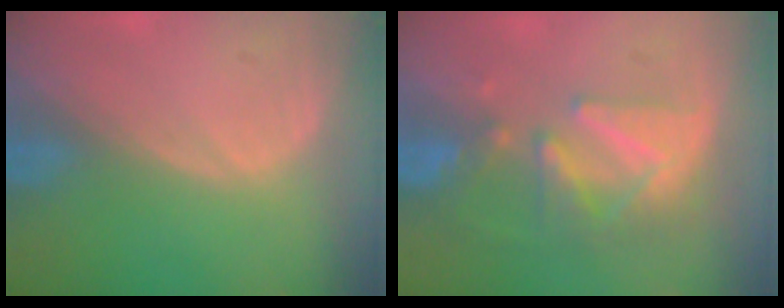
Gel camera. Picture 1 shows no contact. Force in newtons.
{"total": 8.6, "press": 8.0, "slide": 3.1}